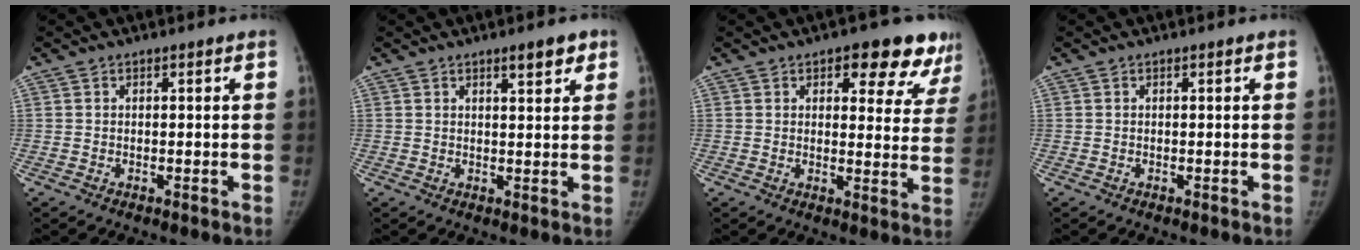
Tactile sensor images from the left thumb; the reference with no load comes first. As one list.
[{"total": 4.1, "force": [2.6, 1.2, 2.9], "torque": [-0.028, -0.014, 0.036]}, {"total": 12.6, "force": [7.8, 5.8, 8.1], "torque": [-0.036, -0.034, 0.084]}, {"total": 0.0}]